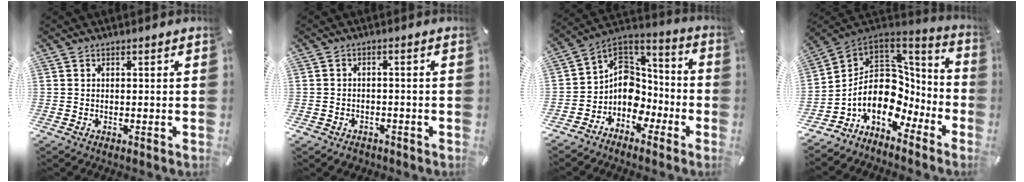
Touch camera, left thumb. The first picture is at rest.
{"total": 2.6, "force": [-1.7, 1.8, 0.5], "torque": [-0.008, 0.010, -0.036]}
{"total": 9.8, "force": [-2.5, 9.2, 2.4], "torque": [-0.046, -0.009, -0.040]}
{"total": 17.4, "force": [-0.7, 12.8, 11.9], "torque": [-0.234, -0.038, -0.013]}